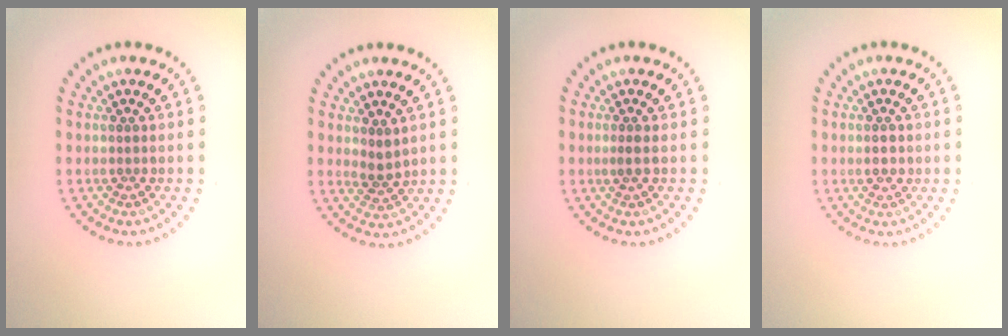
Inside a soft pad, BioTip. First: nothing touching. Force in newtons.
{"total": 1.6, "press": 1.3, "slide": 1.0}
{"total": 0.7, "press": 0.5, "slide": 0.5}
{"total": 1.2, "press": 1.2, "slide": 0.1}